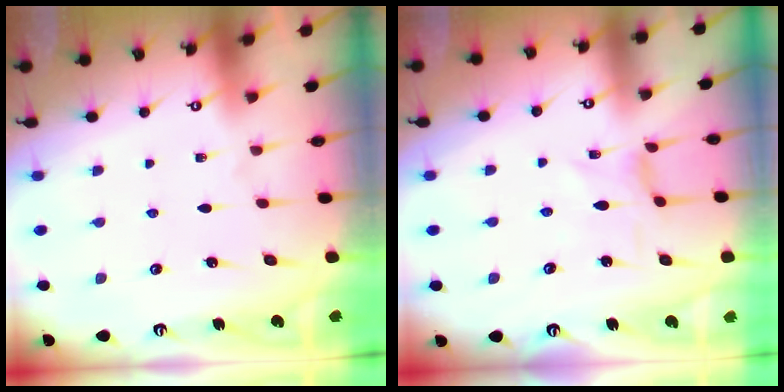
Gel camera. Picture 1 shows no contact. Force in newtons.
{"total": 1.0, "press": 0.9, "slide": 0.3}